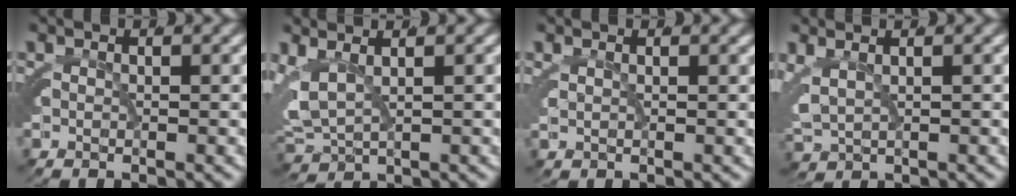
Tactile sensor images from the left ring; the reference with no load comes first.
{"total": 5.3, "force": [-0.6, 4.4, 2.8], "torque": [-0.095, -0.018, -0.005]}
{"total": 1.5, "force": [0.5, -1.4, -0.4], "torque": [0.018, 0.011, 0.006]}
{"total": 2.8, "force": [0.2, 2.3, 1.6], "torque": [-0.057, -0.005, 0.007]}